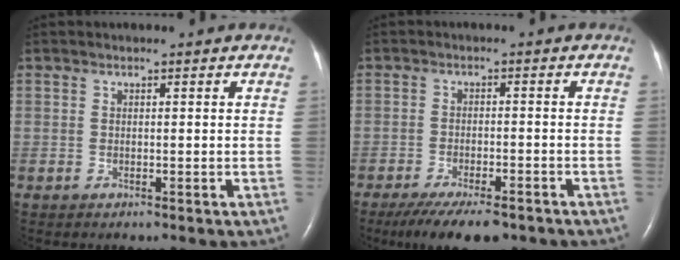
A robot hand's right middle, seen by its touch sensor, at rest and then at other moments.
{"total": 10.2, "force": [-7.9, 2.8, 5.9], "torque": [-0.090, -0.013, -0.121]}